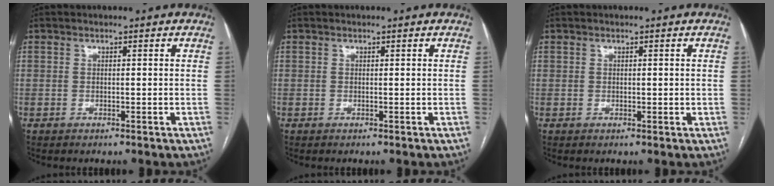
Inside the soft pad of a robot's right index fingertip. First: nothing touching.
{"total": 0.0}
{"total": 0.9, "force": [0.3, 0.6, 0.5], "torque": [-0.006, -0.003, 0.007]}